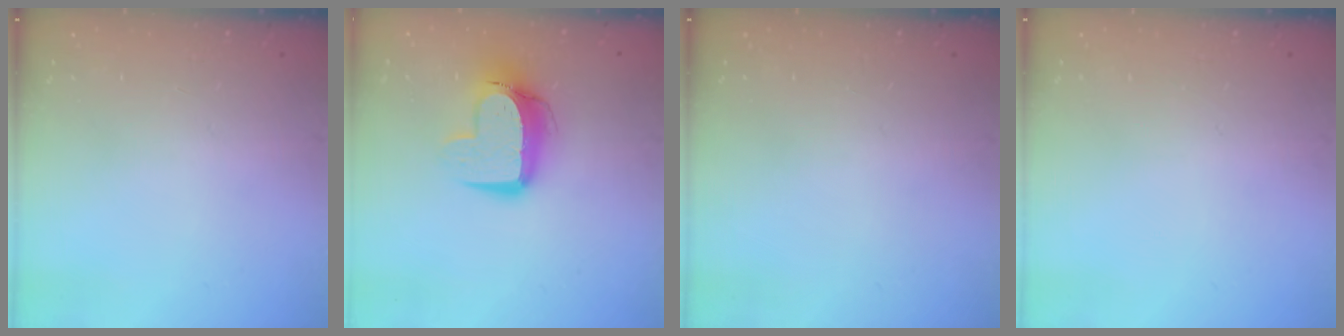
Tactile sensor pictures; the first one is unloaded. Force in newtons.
{"total": 12.2, "press": 12.1, "slide": 1.2}
{"total": 0.0}
{"total": 0.0}